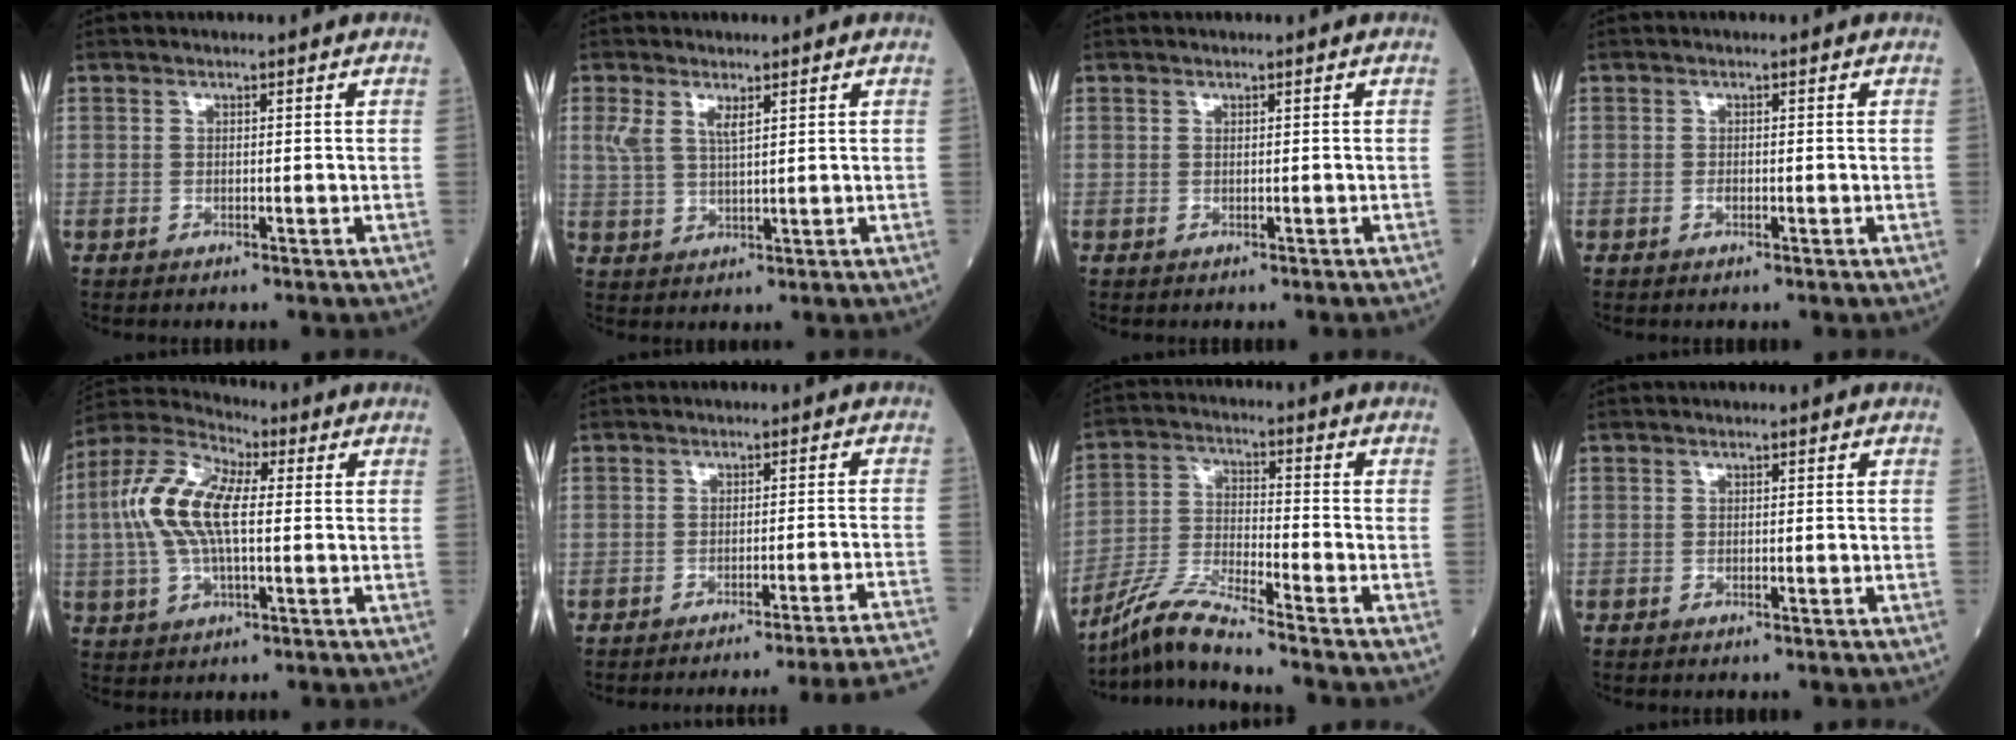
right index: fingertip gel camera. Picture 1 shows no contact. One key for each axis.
{"total": 4.0, "fx": 2.0, "fy": 1.3, "fz": 3.2, "tx": -0.075, "ty": 0.009, "tz": 0.045}
{"total": 0.0}
{"total": 0.7, "fx": -0.3, "fy": 0.2, "fz": 0.5, "tx": -0.010, "ty": 0.001, "tz": -0.003}
{"total": 12.2, "fx": 0.9, "fy": 4.8, "fz": 11.2, "tx": -0.255, "ty": 0.026, "tz": 0.012}
{"total": 17.3, "fx": -16.3, "fy": -3.4, "fz": 4.9, "tx": -0.002, "ty": -0.025, "tz": -0.192}
{"total": 8.1, "fx": -7.3, "fy": -1.6, "fz": 3.1, "tx": -0.074, "ty": -0.023, "tz": -0.145}
{"total": 0.0}